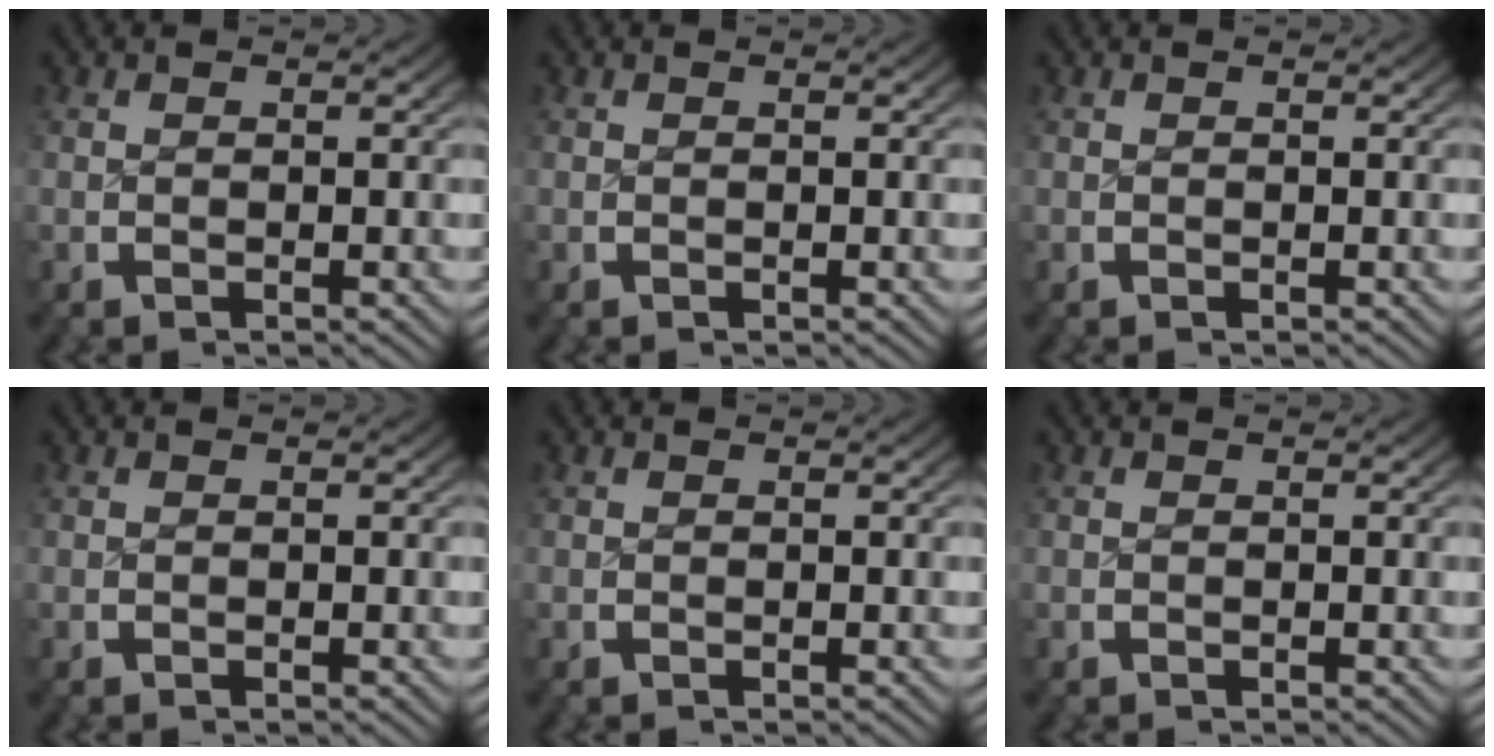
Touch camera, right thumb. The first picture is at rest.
{"total": 0.0}
{"total": 0.0}
{"total": 0.0}
{"total": 0.0}
{"total": 0.0}